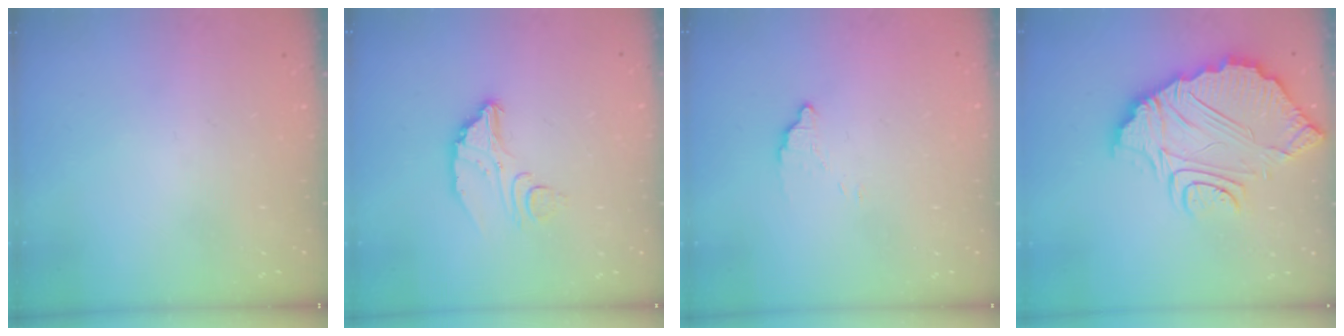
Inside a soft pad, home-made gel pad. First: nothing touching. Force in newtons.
{"total": 6.5, "press": 6.5, "slide": 0.4}
{"total": 2.5, "press": 2.5, "slide": 0.1}
{"total": 15.9, "press": 15.8, "slide": 1.4}